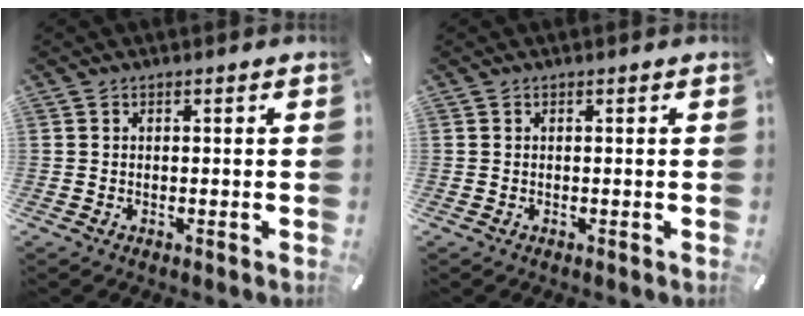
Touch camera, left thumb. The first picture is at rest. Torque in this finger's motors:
{"motor_torque": [-0.08, -0.08, 0.00, 0.00, 0.00]}